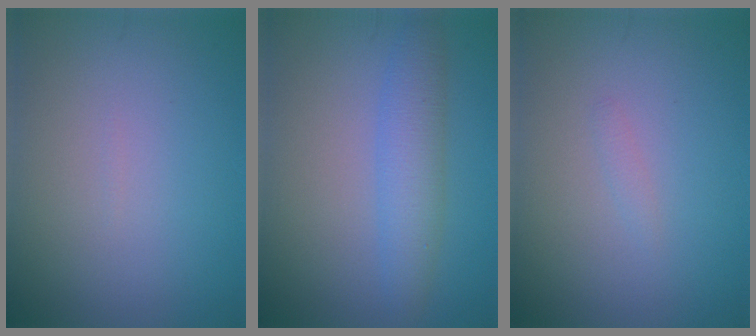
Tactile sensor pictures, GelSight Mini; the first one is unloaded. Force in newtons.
{"total": 3.3, "press": 3.3, "slide": 0.1}
{"total": 0.5, "press": 0.5, "slide": 0.0}